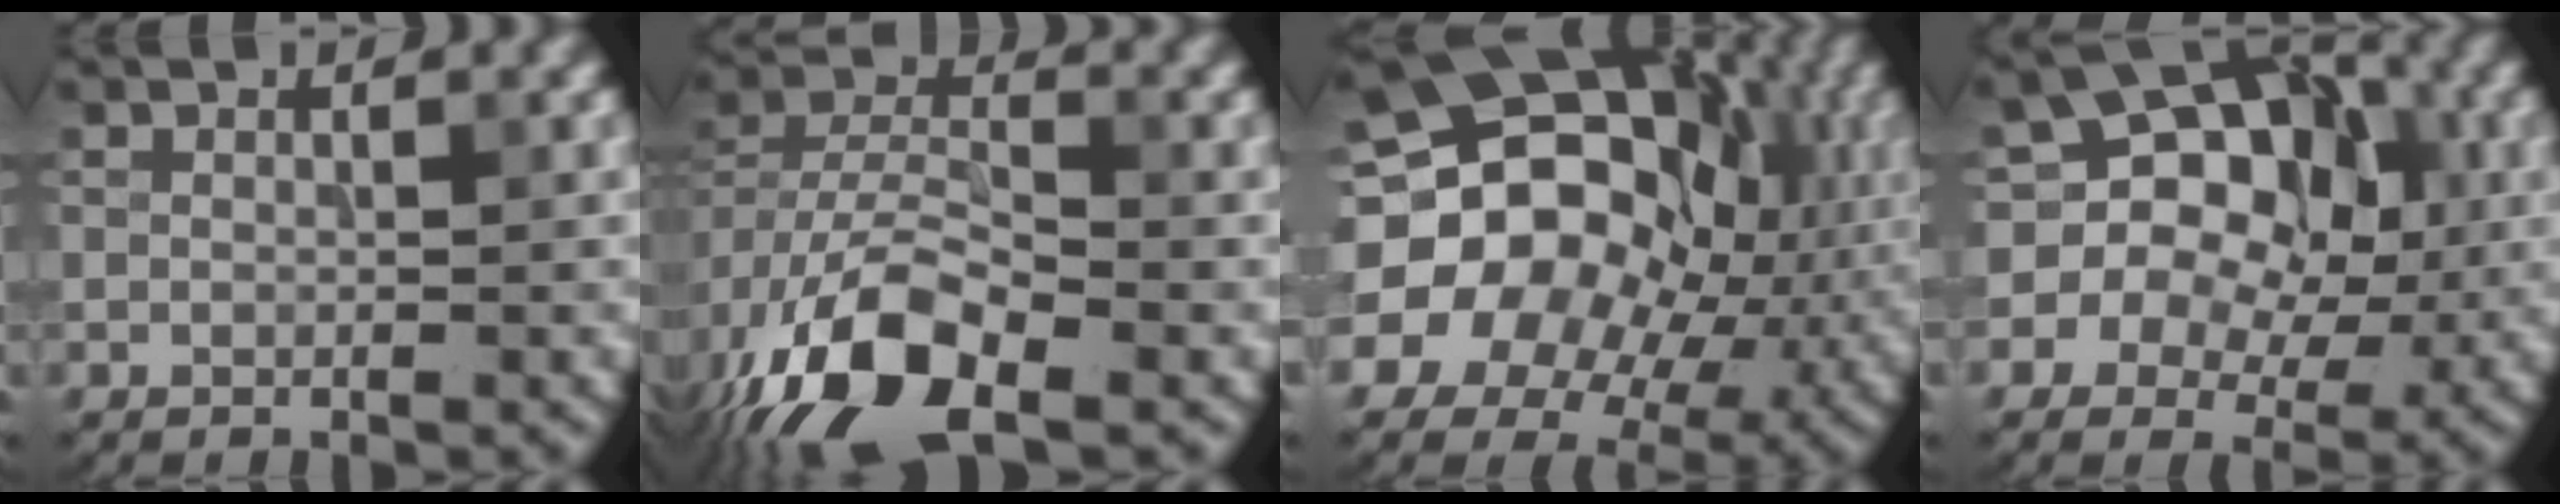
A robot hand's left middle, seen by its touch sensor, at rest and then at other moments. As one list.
[{"total": 12.5, "force": [-6.4, 6.1, 9.0], "torque": [-0.178, -0.015, -0.121]}, {"total": 19.7, "force": [1.1, 16.5, 10.7], "torque": [-0.189, 0.017, -0.004]}, {"total": 11.2, "force": [1.2, 9.2, 6.3], "torque": [-0.078, 0.042, -0.015]}]